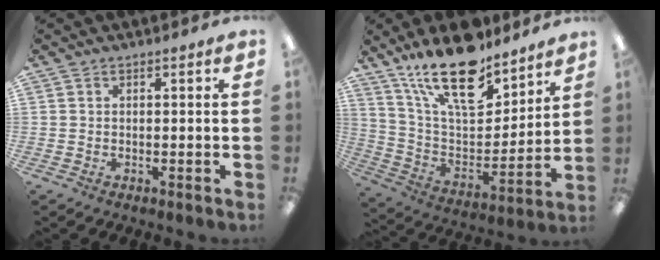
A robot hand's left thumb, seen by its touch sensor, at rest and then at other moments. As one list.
[{"total": 21.1, "force": [15.0, 8.4, 12.2], "torque": [-0.214, -0.090, 0.264]}]